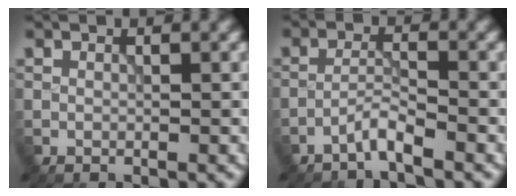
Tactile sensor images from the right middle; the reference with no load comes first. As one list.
[{"total": 2.0, "force": [-1.7, -0.1, 1.0], "torque": [-0.017, 0.009, -0.041]}]